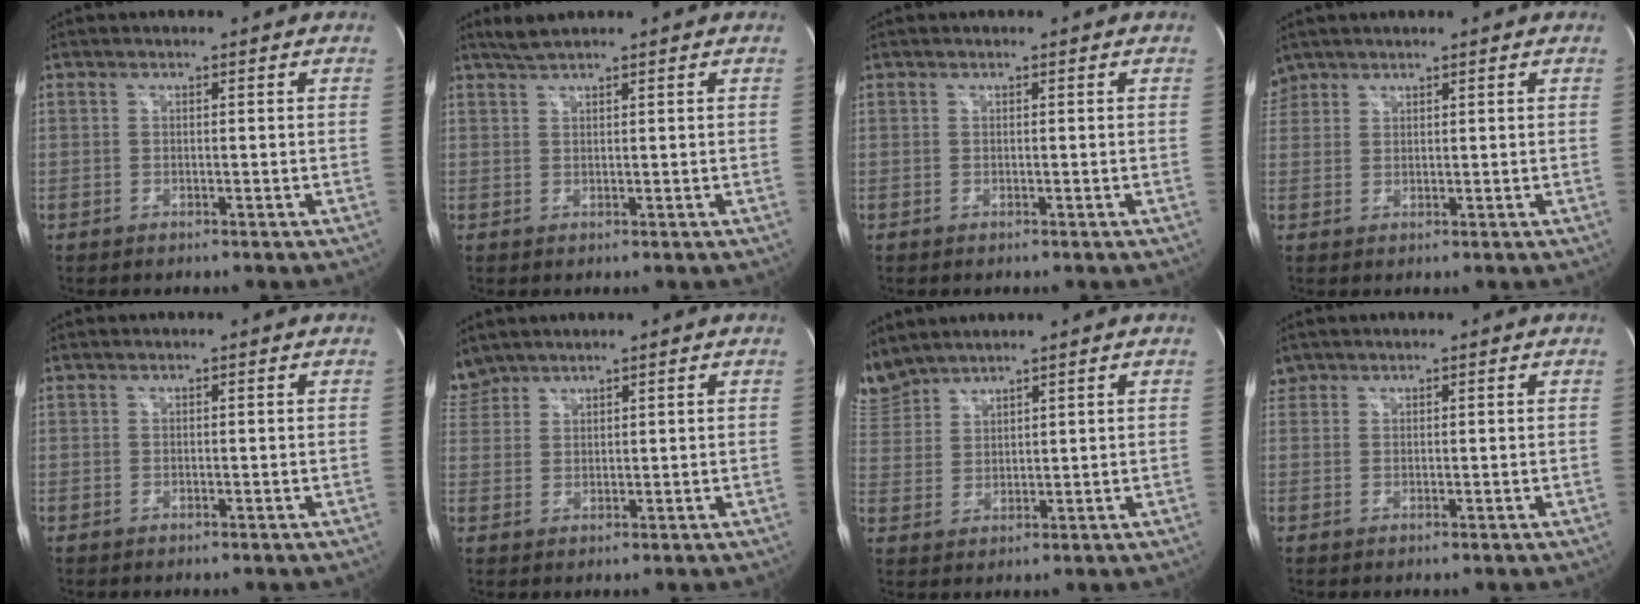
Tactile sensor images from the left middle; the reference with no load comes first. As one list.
[{"total": 2.3, "force": [2.1, -0.3, 1.0], "torque": [-0.024, 0.007, 0.043]}, {"total": 0.0}, {"total": 2.9, "force": [2.5, 1.5, -0.1], "torque": [-0.002, 0.014, 0.052]}, {"total": 0.0}, {"total": 3.8, "force": [3.6, 1.1, -0.2], "torque": [-0.006, 0.016, 0.081]}, {"total": 6.4, "force": [6.3, 1.1, 0.5], "torque": [-0.029, 0.015, 0.141]}, {"total": 1.8, "force": [1.4, 1.2, -0.1], "torque": [0.005, 0.013, 0.026]}]